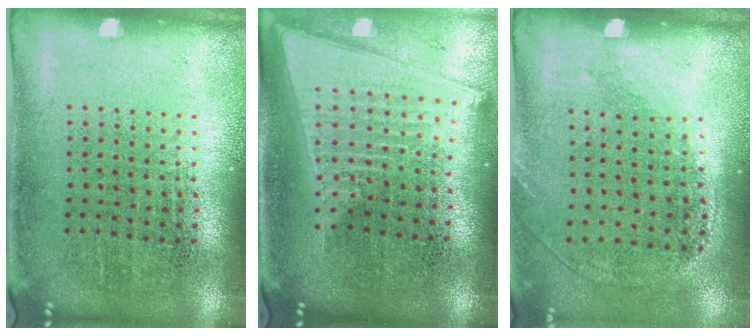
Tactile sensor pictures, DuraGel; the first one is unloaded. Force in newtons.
{"total": 2.2, "press": 1.8, "slide": 1.2}
{"total": 1.3, "press": 1.0, "slide": 0.8}